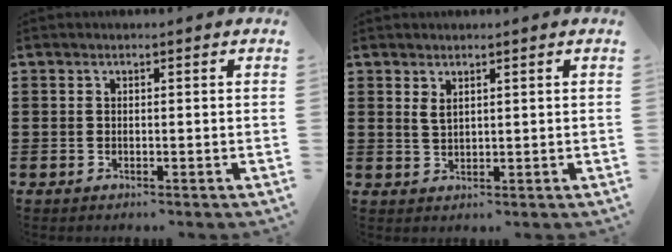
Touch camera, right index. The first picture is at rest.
{"total": 1.6, "force": [1.1, 0.6, 1.0], "torque": [-0.022, 0.003, 0.020]}